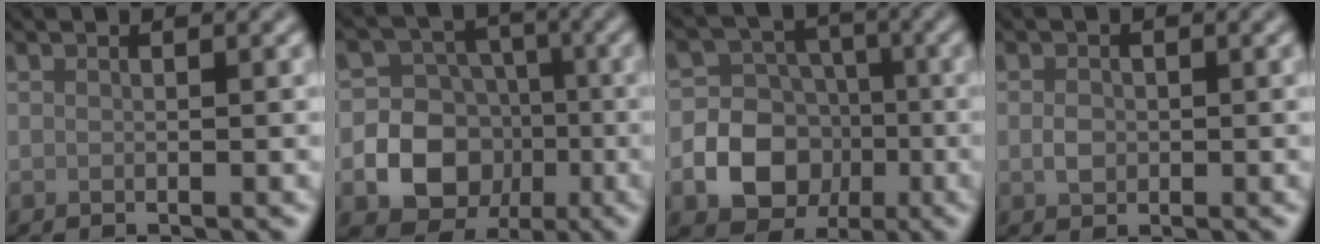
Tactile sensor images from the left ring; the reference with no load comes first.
{"total": 11.7, "force": [-3.0, 10.7, 3.8], "torque": [-0.069, -0.013, -0.066]}
{"total": 10.1, "force": [-2.8, 9.0, 3.6], "torque": [-0.053, -0.009, -0.072]}
{"total": 1.6, "force": [-0.1, 1.3, 1.0], "torque": [-0.020, -0.001, -0.006]}